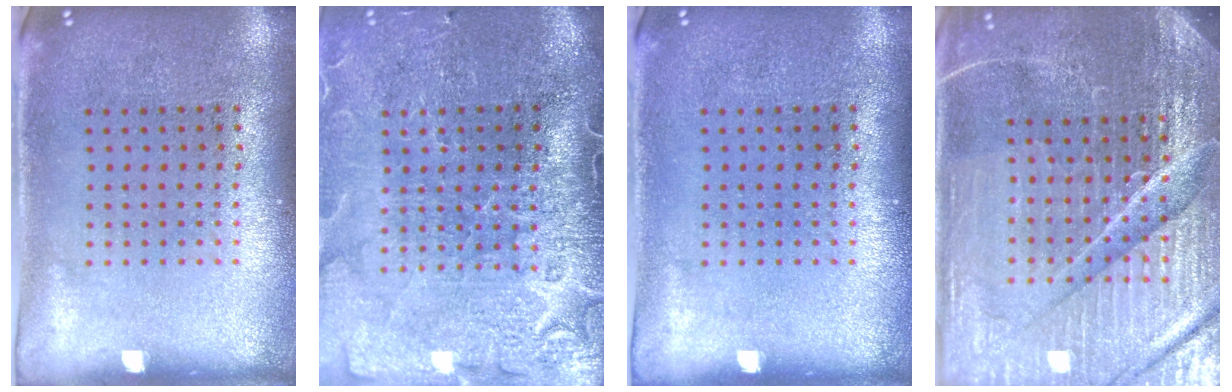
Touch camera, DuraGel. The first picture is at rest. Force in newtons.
{"total": 4.0, "press": 3.5, "slide": 2.0}
{"total": 0.0}
{"total": 6.2, "press": 5.6, "slide": 2.7}